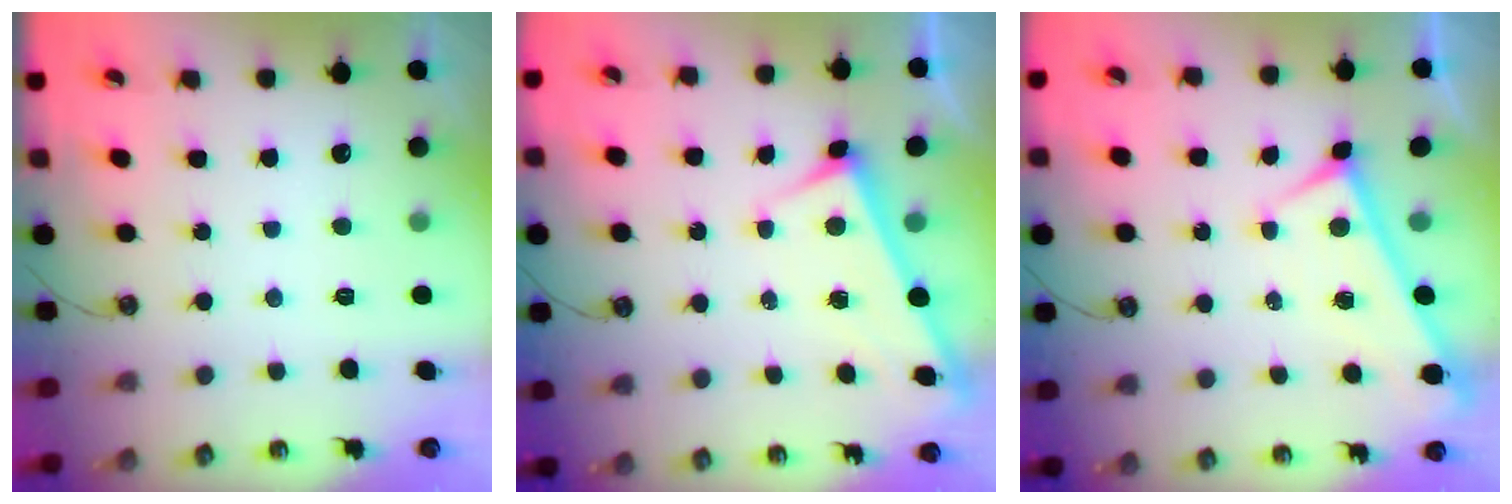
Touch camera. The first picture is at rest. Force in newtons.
{"total": 3.3, "press": 3.3, "slide": 0.1}
{"total": 0.0}